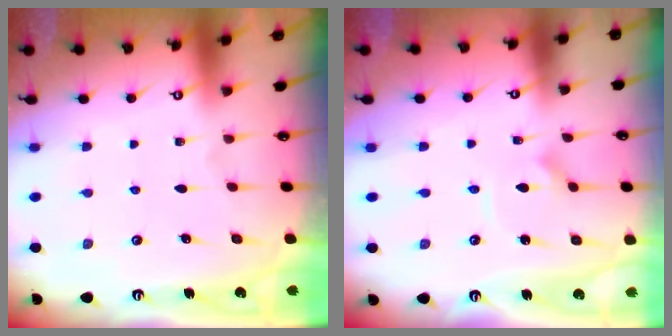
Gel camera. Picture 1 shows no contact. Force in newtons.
{"total": 2.8, "press": 2.8, "slide": 0.3}